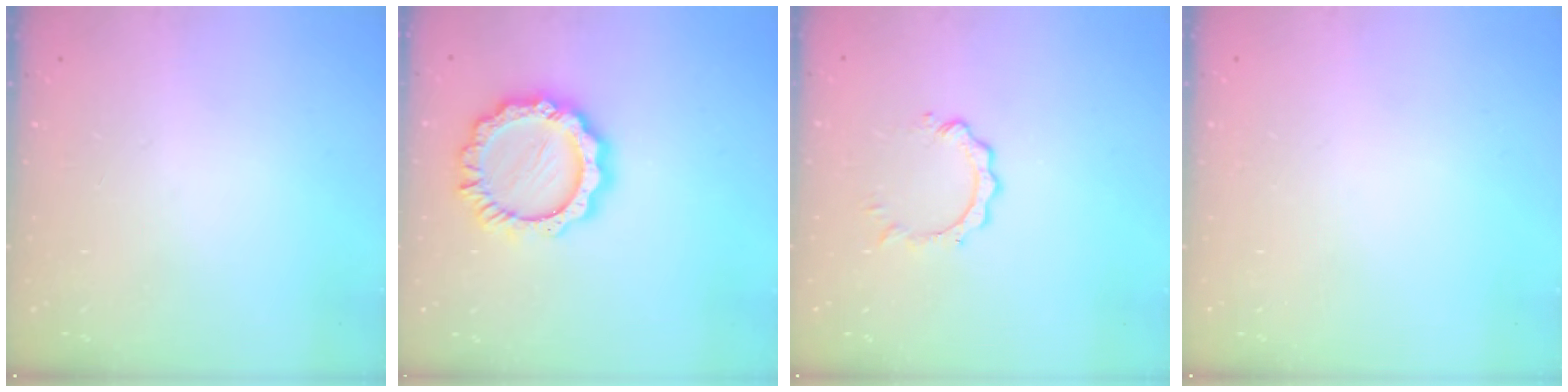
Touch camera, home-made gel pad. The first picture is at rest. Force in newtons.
{"total": 12.3, "press": 12.3, "slide": 1.1}
{"total": 2.8, "press": 2.8, "slide": 0.4}
{"total": 0.0}